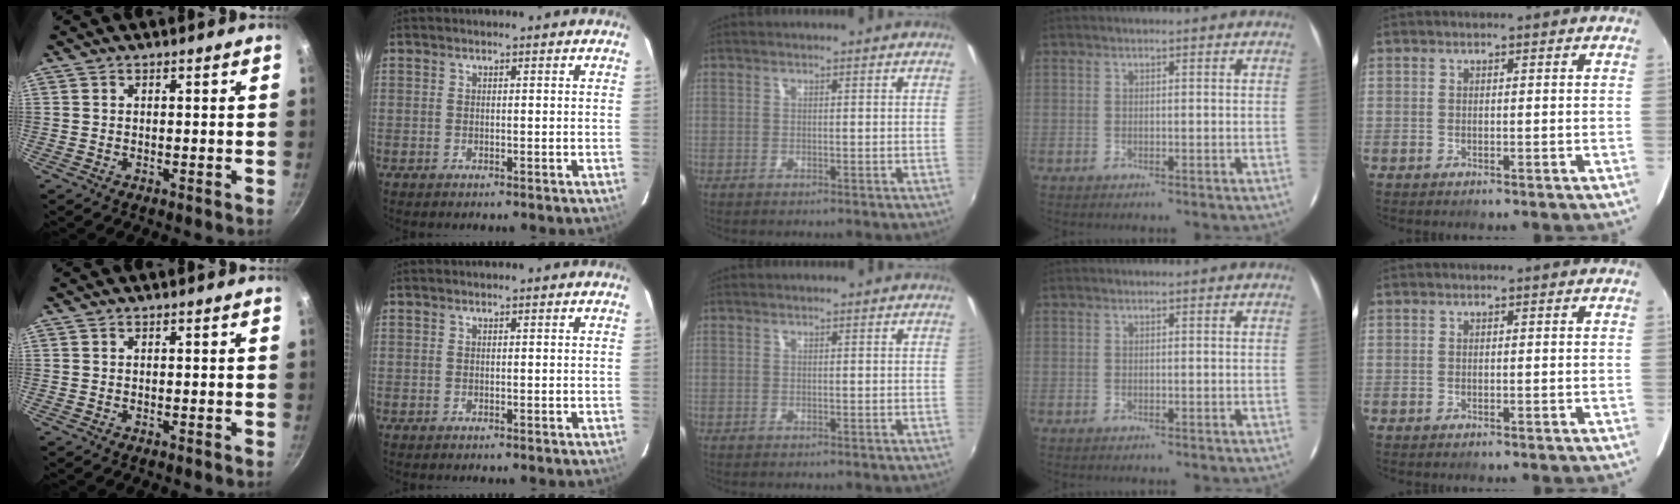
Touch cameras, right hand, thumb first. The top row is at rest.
{}